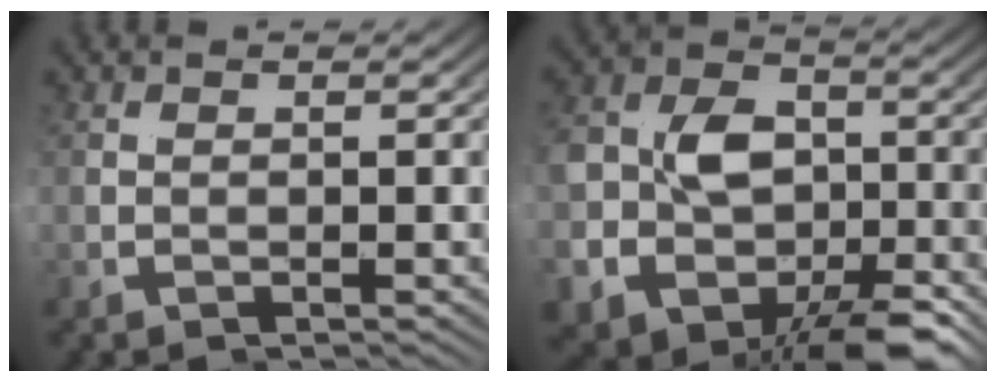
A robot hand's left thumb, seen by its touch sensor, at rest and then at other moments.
{"total": 12.6, "force": [-2.1, 9.2, 8.4], "torque": [-0.139, -0.022, -0.032]}